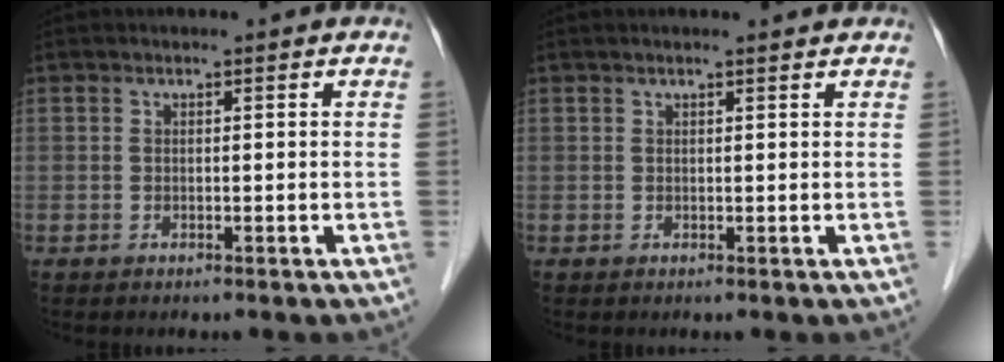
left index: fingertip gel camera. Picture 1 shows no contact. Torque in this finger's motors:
{"motor_torque": [0.34, -0.31, 0.00, 0.00]}